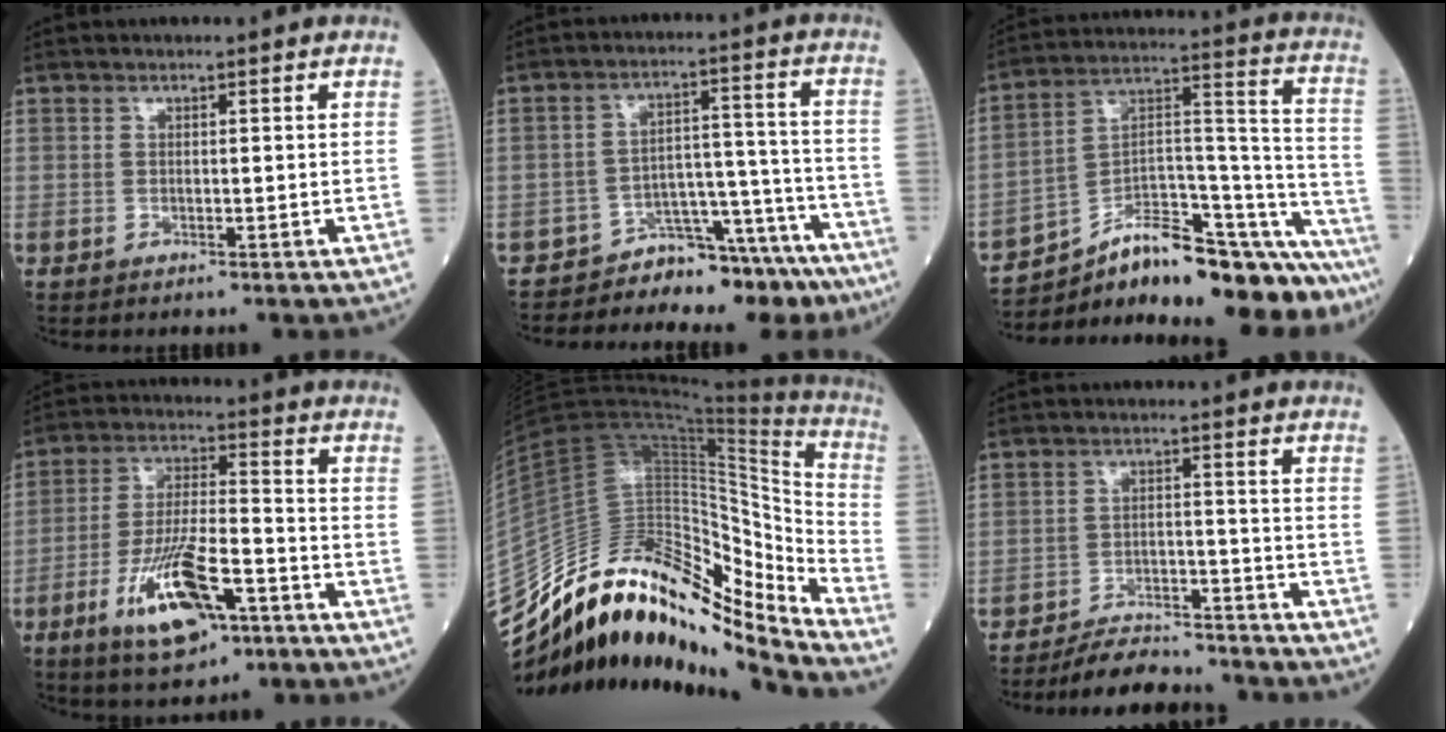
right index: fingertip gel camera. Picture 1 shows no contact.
{"total": 11.0, "force": [-10.5, 2.9, 1.3], "torque": [0.012, 0.078, -0.152]}
{"total": 23.0, "force": [-19.9, 3.3, 11.0], "torque": [-0.120, 0.051, -0.297]}
{"total": 13.6, "force": [-6.5, 3.9, 11.3], "torque": [-0.221, -0.010, -0.111]}
{"total": 24.7, "force": [-21.1, 3.7, 12.2], "torque": [-0.211, 0.057, -0.351]}
{"total": 10.6, "force": [-10.1, 1.8, 2.6], "torque": [-0.033, 0.004, -0.155]}